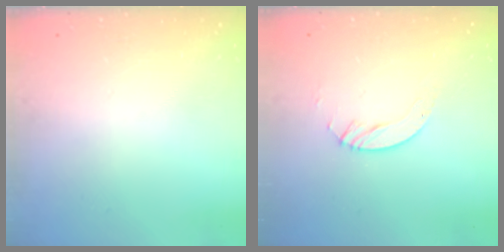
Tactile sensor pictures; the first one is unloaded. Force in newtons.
{"total": 3.0, "press": 3.0, "slide": 0.2}